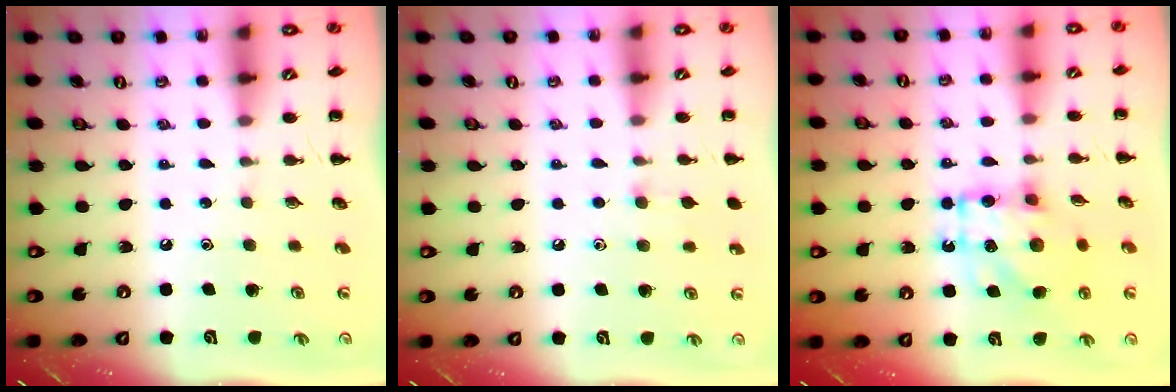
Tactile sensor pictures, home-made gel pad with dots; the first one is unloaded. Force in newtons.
{"total": 5.1, "press": 4.7, "slide": 2.0}
{"total": 12.3, "press": 12.2, "slide": 1.5}